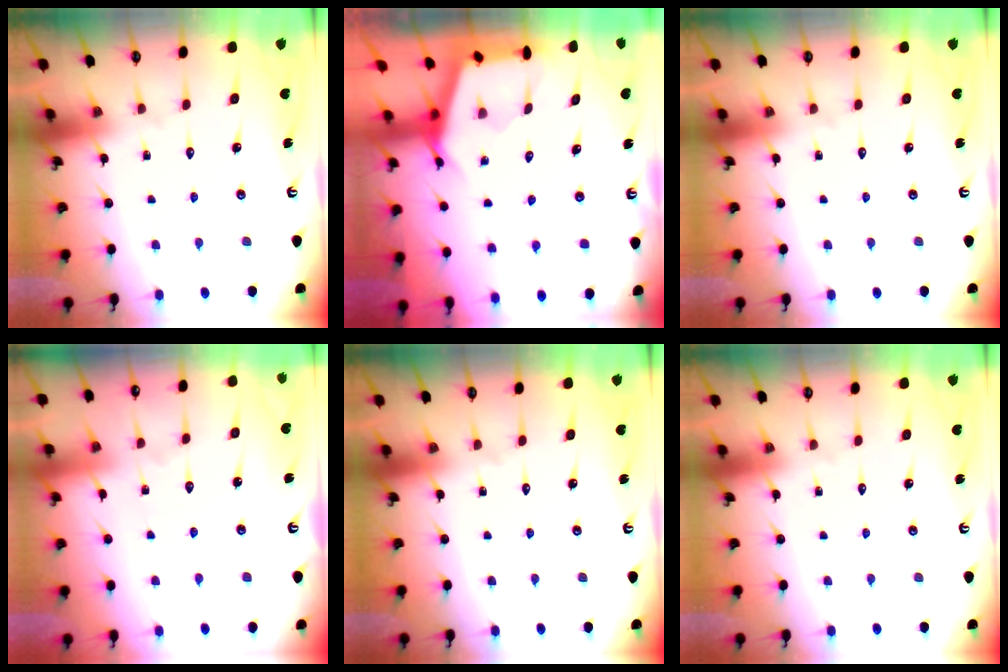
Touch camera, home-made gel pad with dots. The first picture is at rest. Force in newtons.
{"total": 2.6, "press": 2.6, "slide": 0.4}
{"total": 0.0}
{"total": 5.5, "press": 5.4, "slide": 0.5}
{"total": 0.0}
{"total": 0.0}